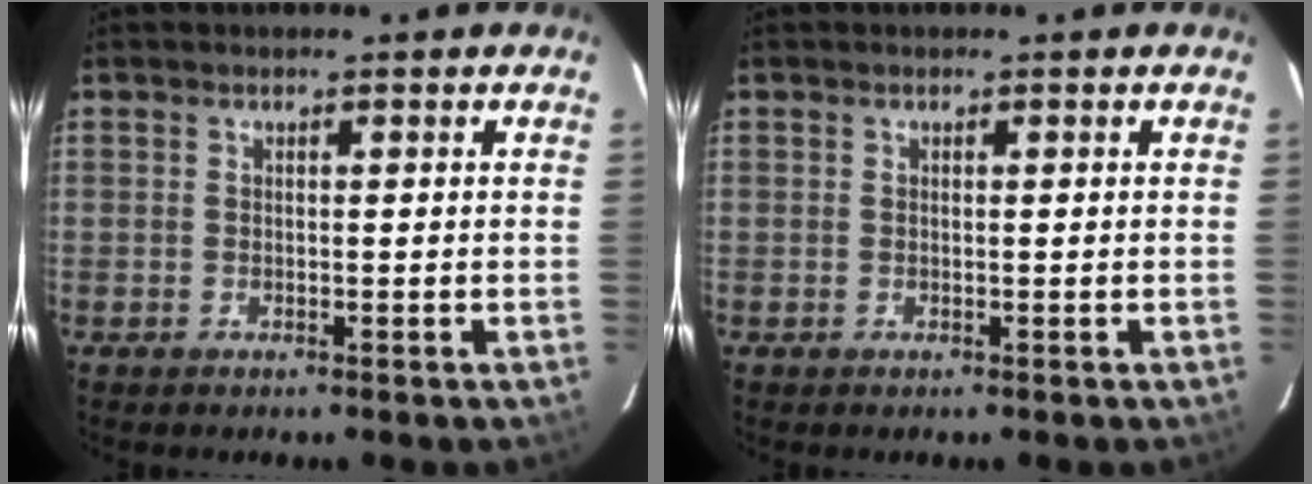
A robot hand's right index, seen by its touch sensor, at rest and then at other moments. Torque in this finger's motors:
{"motor_torque": [-0.05, 0.21, -0.03, 0.00]}